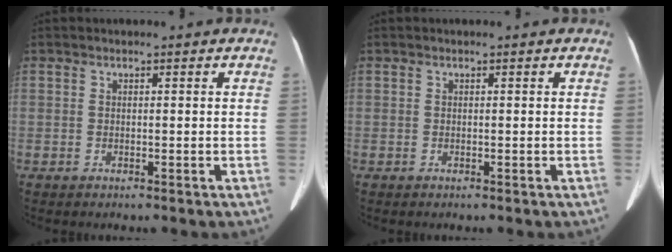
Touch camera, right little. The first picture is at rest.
{"total": 0.0}